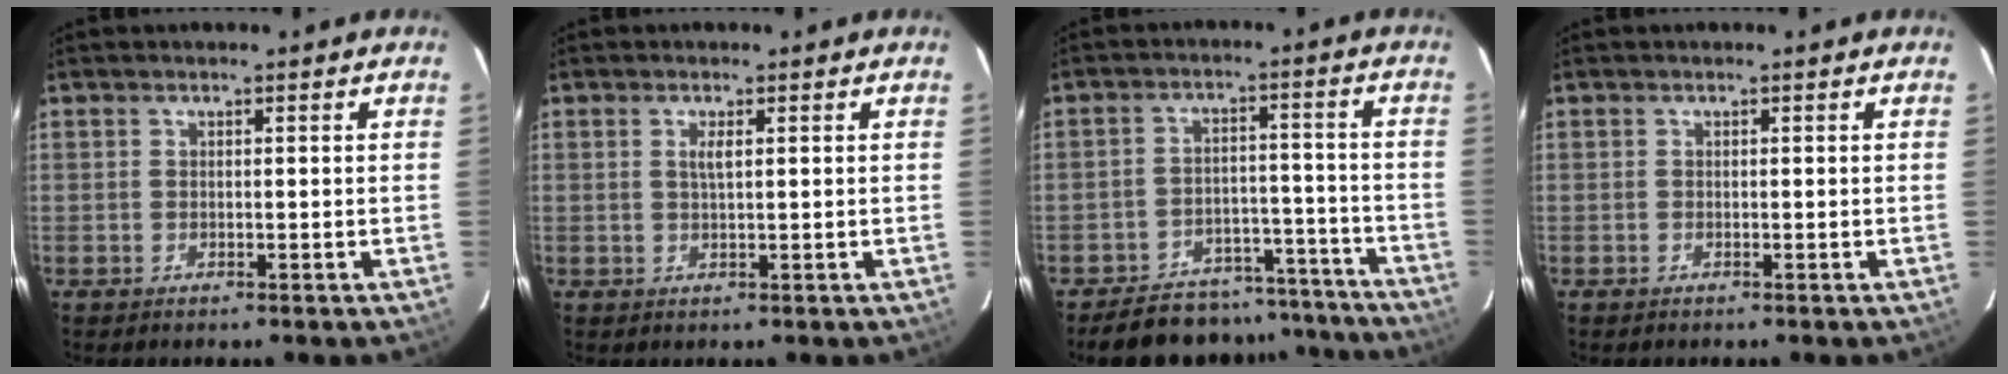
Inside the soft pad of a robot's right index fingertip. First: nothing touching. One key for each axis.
{"total": 1.7, "fx": 0.5, "fy": 0.3, "fz": 1.5, "tx": -0.027, "ty": 0.001, "tz": 0.009}
{"total": 16.7, "fx": -15.1, "fy": 6.1, "fz": 3.7, "tx": -0.080, "ty": 0.044, "tz": -0.185}
{"total": 0.0}